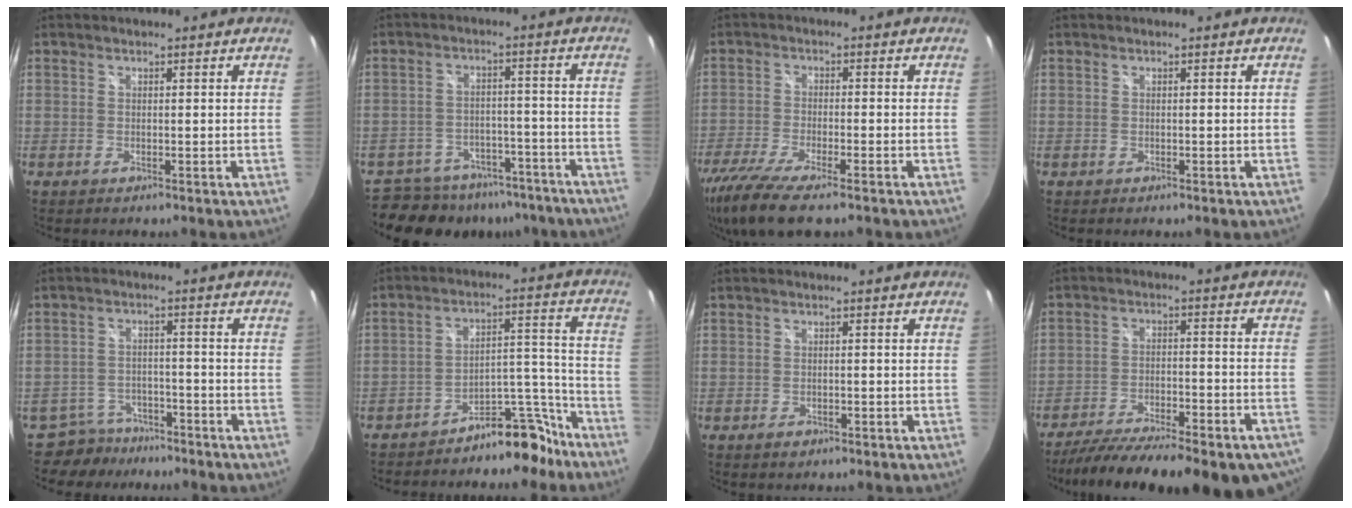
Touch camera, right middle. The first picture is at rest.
{"total": 14.7, "force": [-12.1, 6.8, 4.8], "torque": [-0.106, 0.005, -0.161]}
{"total": 13.7, "force": [-10.1, 2.6, 8.8], "torque": [-0.193, -0.049, -0.181]}
{"total": 0.0}
{"total": 6.5, "force": [-5.4, 3.6, 0.4], "torque": [-0.022, 0.014, -0.082]}
{"total": 11.1, "force": [-9.7, 4.1, 3.3], "torque": [-0.029, 0.061, -0.137]}
{"total": 1.9, "force": [-1.2, 1.1, 1.0], "torque": [-0.017, -0.001, -0.016]}
{"total": 27.5, "force": [-22.1, 7.2, 14.7], "torque": [-0.246, -0.046, -0.299]}